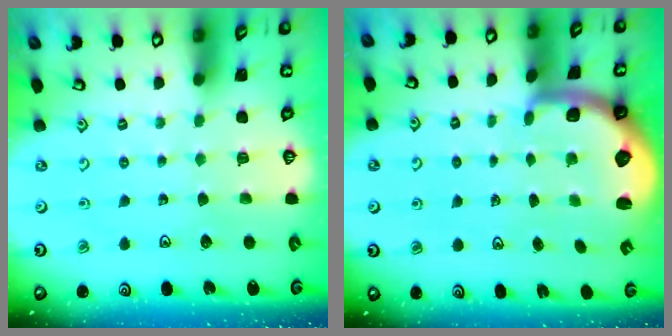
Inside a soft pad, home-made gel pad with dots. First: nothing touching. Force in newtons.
{"total": 1.7, "press": 1.7, "slide": 0.4}